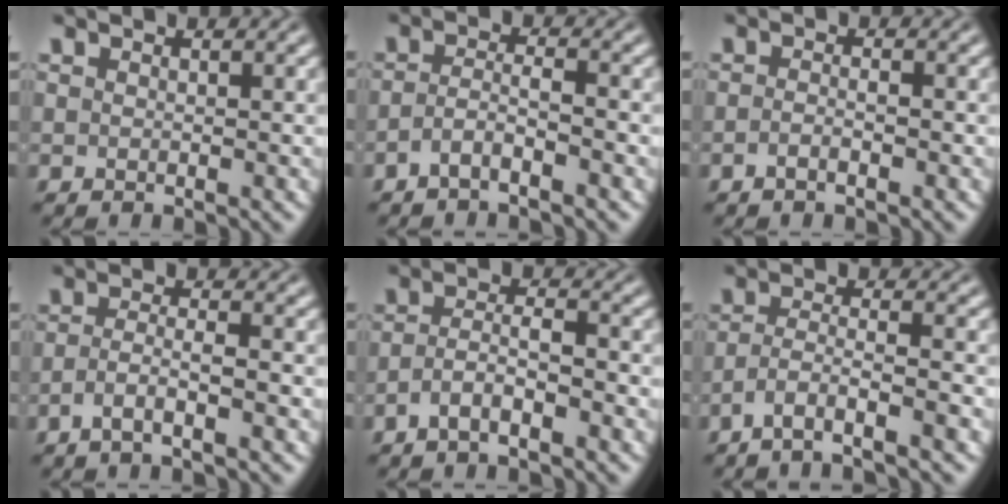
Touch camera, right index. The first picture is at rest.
{"total": 2.5, "force": [-2.1, 0.2, 1.3], "torque": [-0.020, -0.010, -0.035]}
{"total": 1.5, "force": [-1.2, -0.2, 0.8], "torque": [-0.011, -0.002, -0.023]}
{"total": 2.6, "force": [-2.0, 0.0, 1.7], "torque": [-0.034, -0.015, -0.029]}
{"total": 2.9, "force": [-2.0, 0.7, 2.0], "torque": [-0.030, -0.009, -0.033]}
{"total": 3.8, "force": [-3.1, 0.5, 2.2], "torque": [-0.047, -0.022, -0.045]}